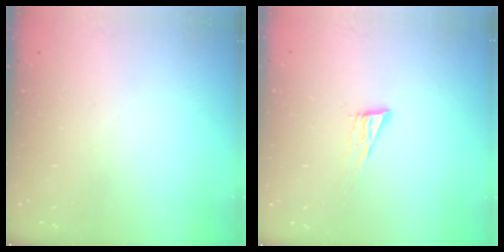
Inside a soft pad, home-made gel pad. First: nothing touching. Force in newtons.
{"total": 6.4, "press": 6.4, "slide": 1.0}